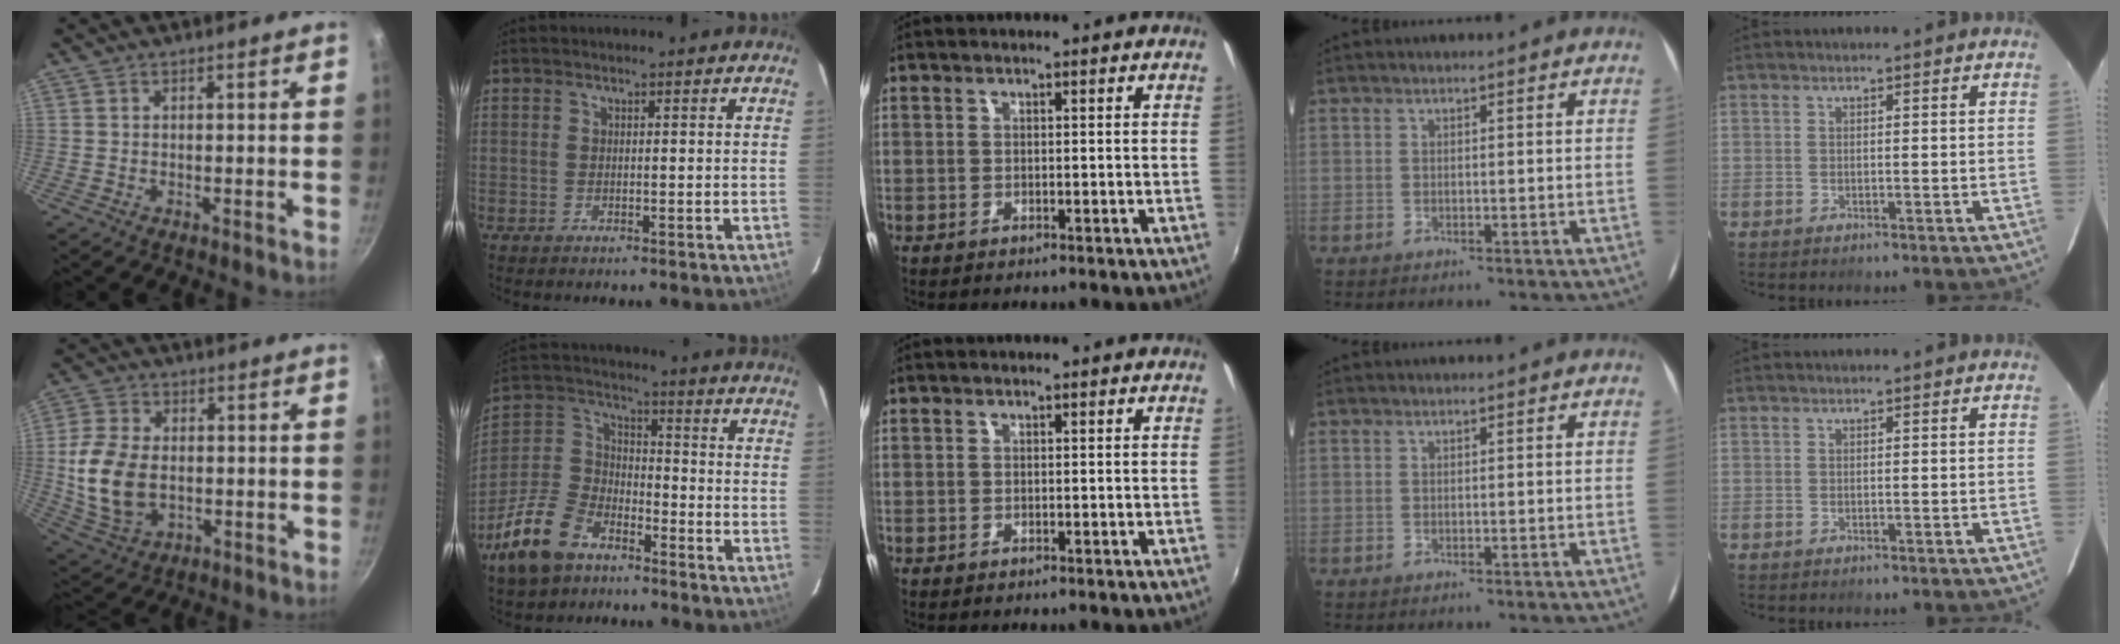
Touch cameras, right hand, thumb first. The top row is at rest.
{"thumb": {"total": 12.9, "force": [-0.6, 8.8, 9.4], "torque": [-0.176, -0.001, -0.004]}, "index": {"total": 15.5, "force": [-9.8, 8.8, 8.2], "torque": [-0.197, 0.018, -0.184]}}